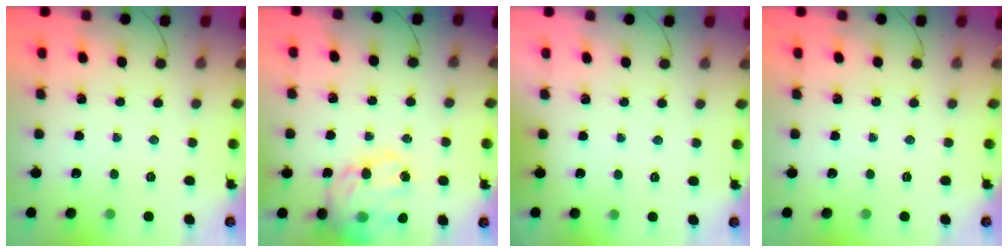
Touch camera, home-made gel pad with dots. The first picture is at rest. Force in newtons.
{"total": 21.3, "press": 20.8, "slide": 4.4}
{"total": 1.8, "press": 1.7, "slide": 0.3}
{"total": 0.0}